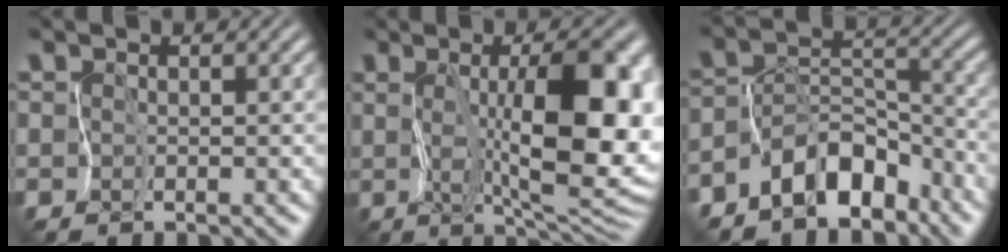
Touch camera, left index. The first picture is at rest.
{"total": 9.9, "force": [0.7, 2.9, 9.4], "torque": [-0.139, 0.000, 0.022]}
{"total": 7.2, "force": [-5.3, 3.7, 3.2], "torque": [-0.040, 0.012, -0.098]}